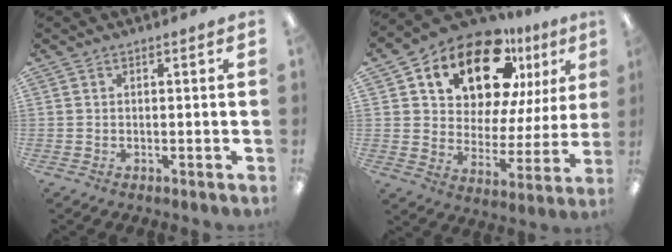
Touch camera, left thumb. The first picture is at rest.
{"total": 18.2, "force": [13.7, 8.3, 8.7], "torque": [-0.146, -0.093, 0.236]}